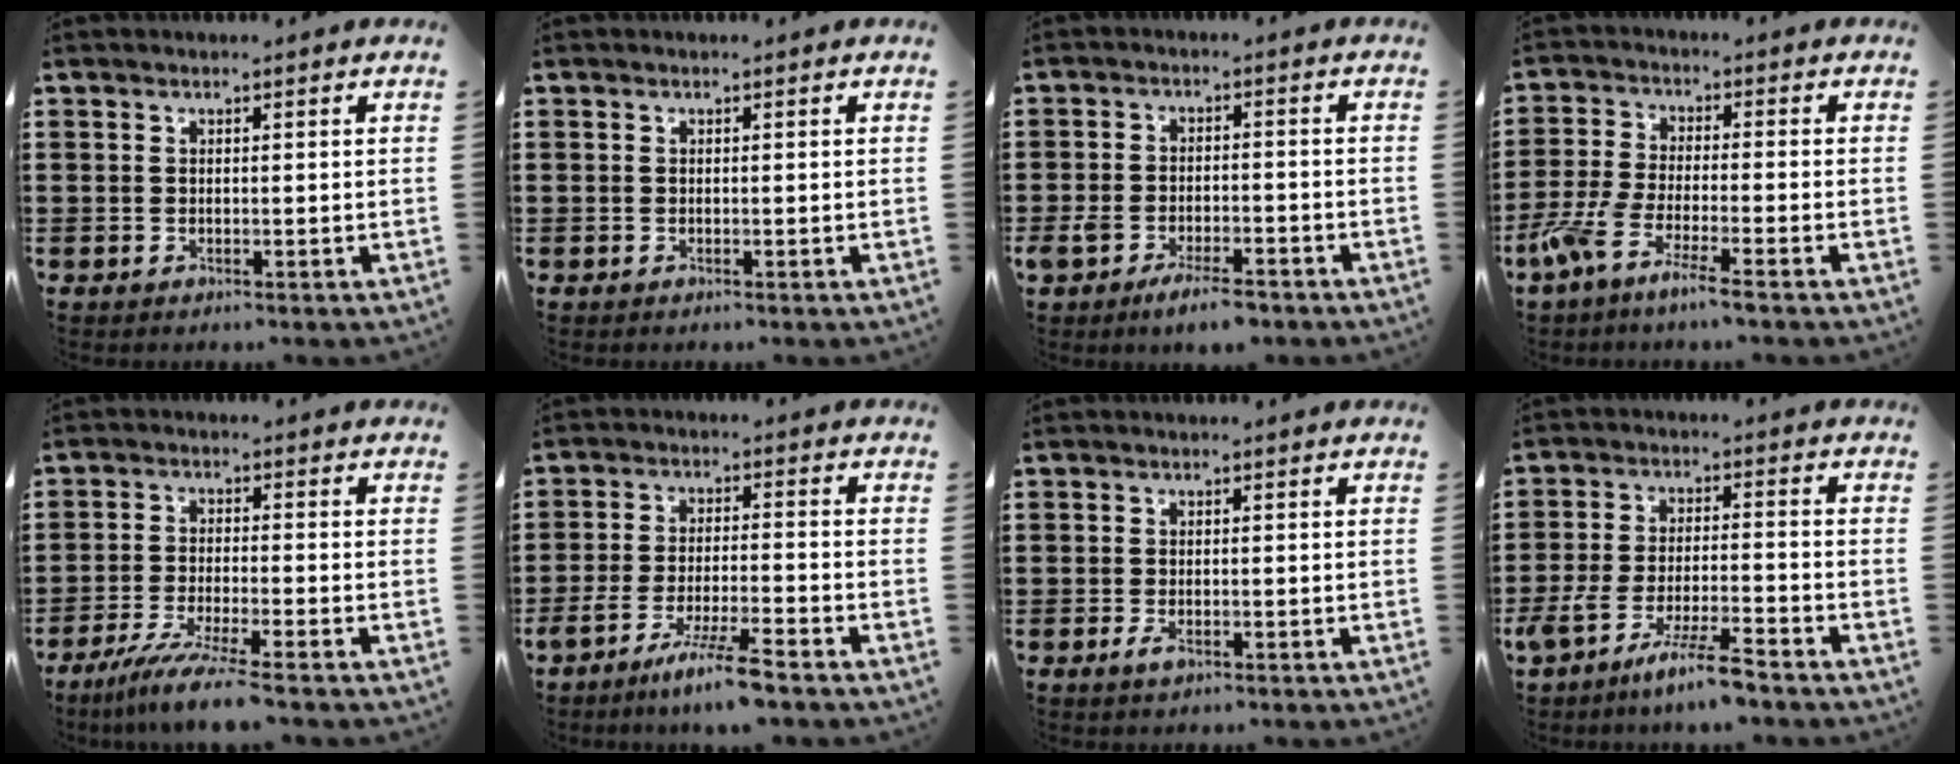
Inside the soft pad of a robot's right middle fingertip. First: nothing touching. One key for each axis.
{"total": 0.0}
{"total": 4.7, "fx": -3.4, "fy": 1.4, "fz": 2.9, "tx": -0.060, "ty": 0.002, "tz": -0.066}
{"total": 6.1, "fx": -4.6, "fy": 0.3, "fz": 3.9, "tx": -0.107, "ty": -0.023, "tz": -0.093}
{"total": 6.0, "fx": -4.9, "fy": -0.4, "fz": 3.3, "tx": -0.071, "ty": -0.020, "tz": -0.094}
{"total": 6.8, "fx": -5.3, "fy": 0.0, "fz": 4.3, "tx": -0.086, "ty": -0.014, "tz": -0.100}
{"total": 1.6, "fx": -0.7, "fy": 0.7, "fz": 1.3, "tx": -0.032, "ty": -0.005, "tz": -0.015}
{"total": 7.7, "fx": -6.1, "fy": 0.3, "fz": 4.6, "tx": -0.106, "ty": -0.015, "tz": -0.120}